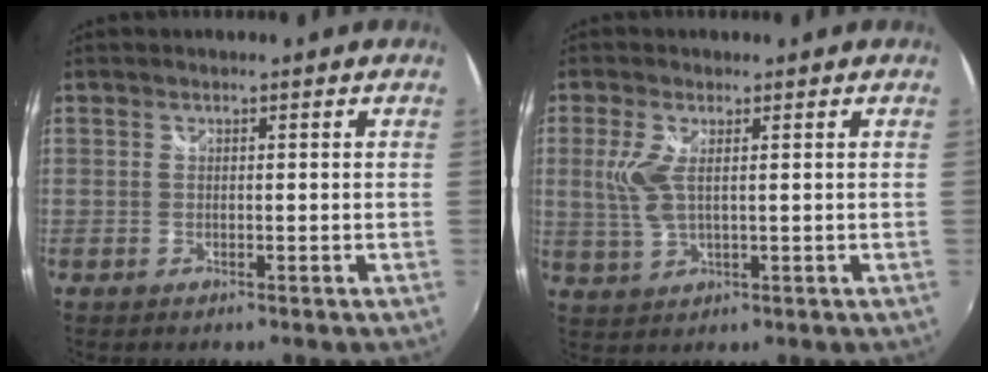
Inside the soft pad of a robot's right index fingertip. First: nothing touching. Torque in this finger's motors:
{"motor_torque": [-0.01, 0.13, 0.07, 0.10]}